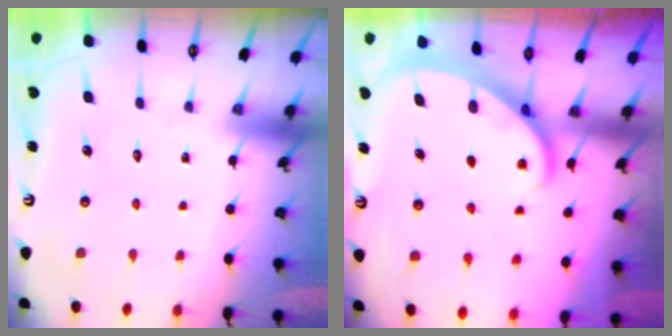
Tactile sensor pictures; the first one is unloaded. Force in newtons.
{"total": 2.2, "press": 2.2, "slide": 0.2}